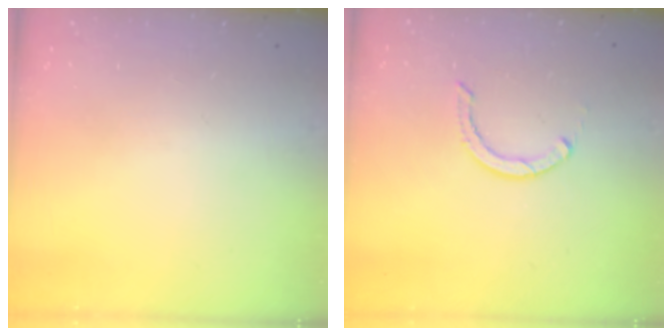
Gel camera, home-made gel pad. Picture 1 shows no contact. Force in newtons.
{"total": 2.6, "press": 2.6, "slide": 0.1}